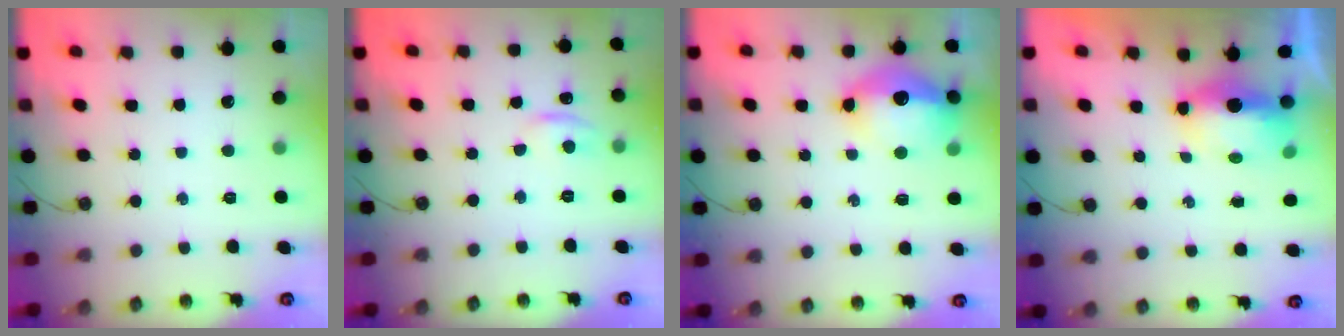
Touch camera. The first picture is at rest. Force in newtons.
{"total": 4.7, "press": 4.6, "slide": 0.6}
{"total": 14.7, "press": 14.7, "slide": 1.5}
{"total": 6.9, "press": 6.7, "slide": 1.8}